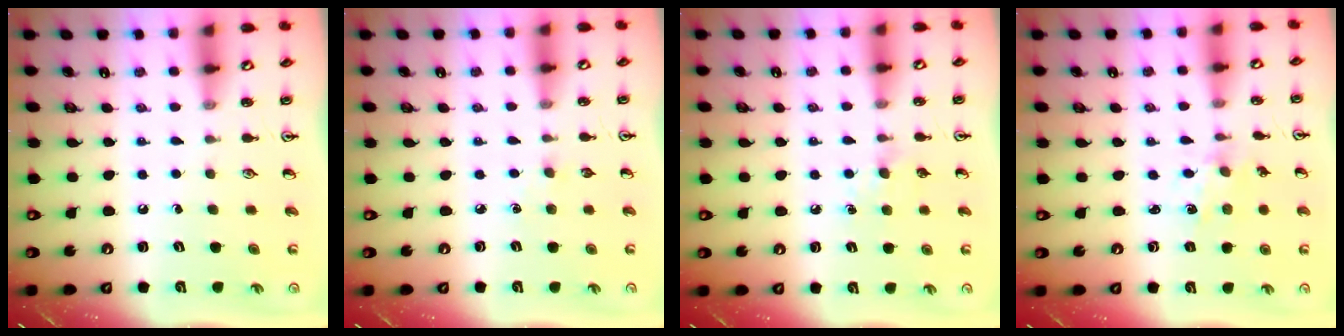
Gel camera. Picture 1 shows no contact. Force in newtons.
{"total": 2.6, "press": 2.5, "slide": 0.3}
{"total": 5.0, "press": 4.9, "slide": 0.6}
{"total": 1.1, "press": 1.1, "slide": 0.3}